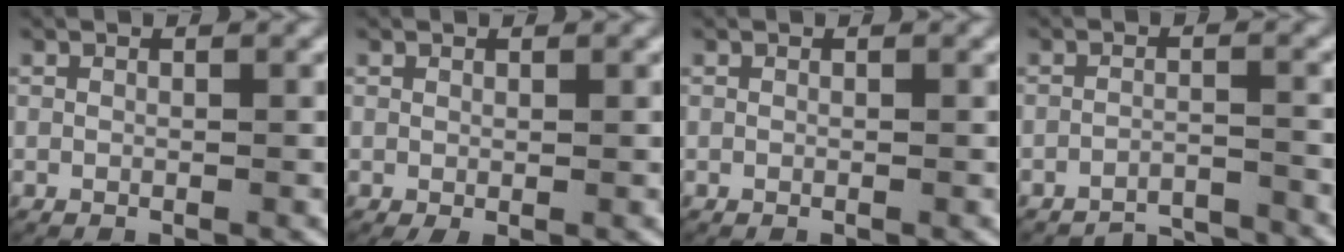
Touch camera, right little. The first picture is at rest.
{"total": 0.8, "force": [-0.1, 0.3, 0.7], "torque": [-0.013, -0.004, 0.000]}
{"total": 0.0}
{"total": 6.4, "force": [-6.3, 1.1, 0.6], "torque": [0.007, -0.012, -0.107]}